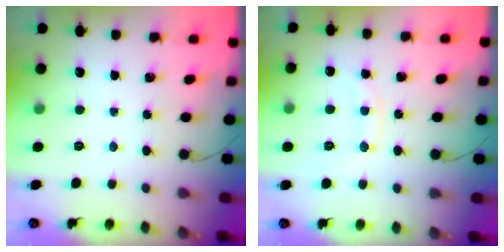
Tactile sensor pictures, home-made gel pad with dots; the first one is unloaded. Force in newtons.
{"total": 7.8, "press": 7.8, "slide": 0.7}